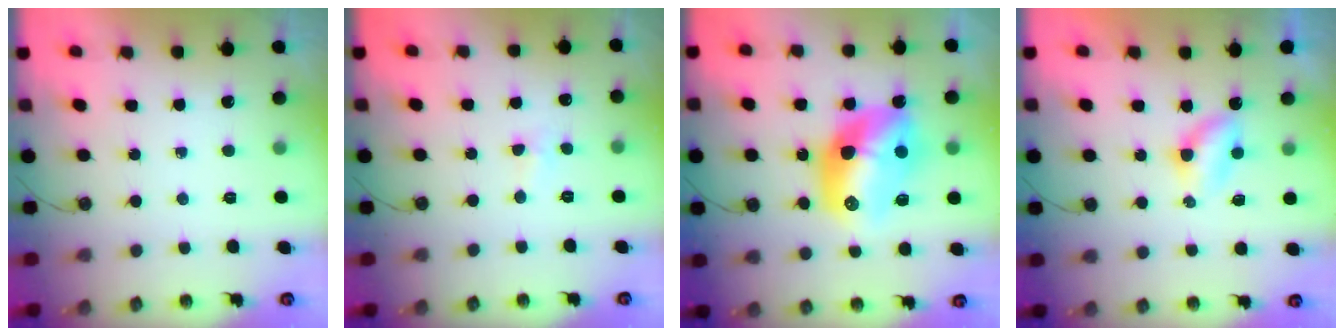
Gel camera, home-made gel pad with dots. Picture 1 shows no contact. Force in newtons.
{"total": 2.1, "press": 2.0, "slide": 0.3}
{"total": 16.2, "press": 16.2, "slide": 1.5}
{"total": 3.4, "press": 3.4, "slide": 0.5}